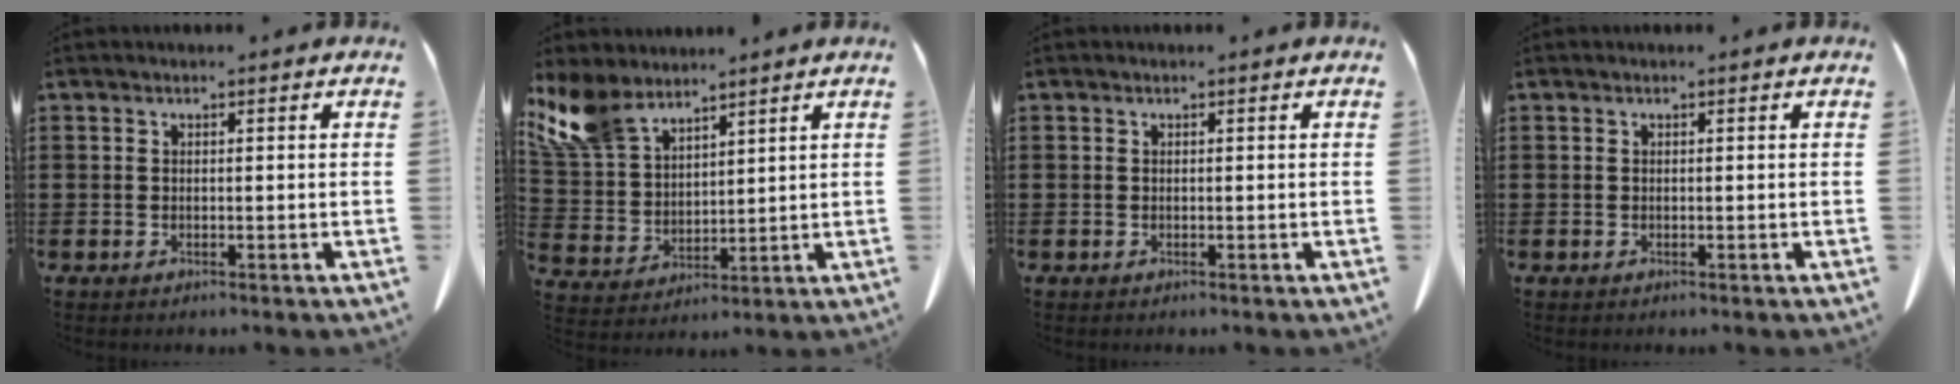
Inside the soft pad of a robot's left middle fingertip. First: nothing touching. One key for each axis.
{"total": 8.3, "fx": 6.7, "fy": 3.8, "fz": 3.2, "tx": -0.094, "ty": -0.013, "tz": 0.130}
{"total": 0.0}
{"total": 0.0}